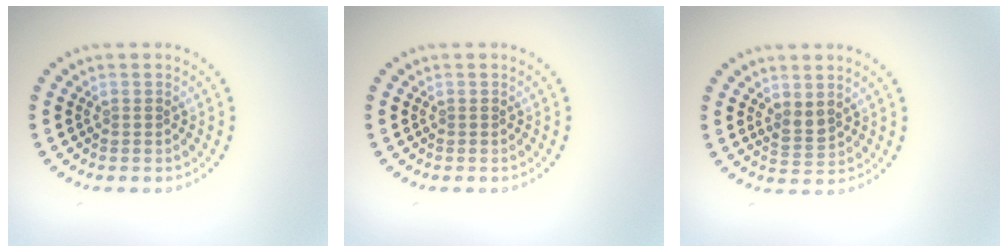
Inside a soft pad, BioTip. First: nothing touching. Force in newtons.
{"total": 0.0}
{"total": 1.5, "press": 1.3, "slide": 0.7}